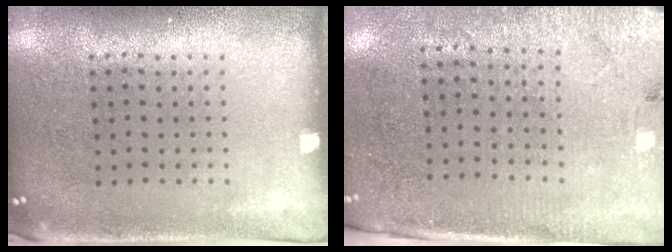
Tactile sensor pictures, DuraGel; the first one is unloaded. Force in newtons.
{"total": 2.8, "press": 2.6, "slide": 1.2}